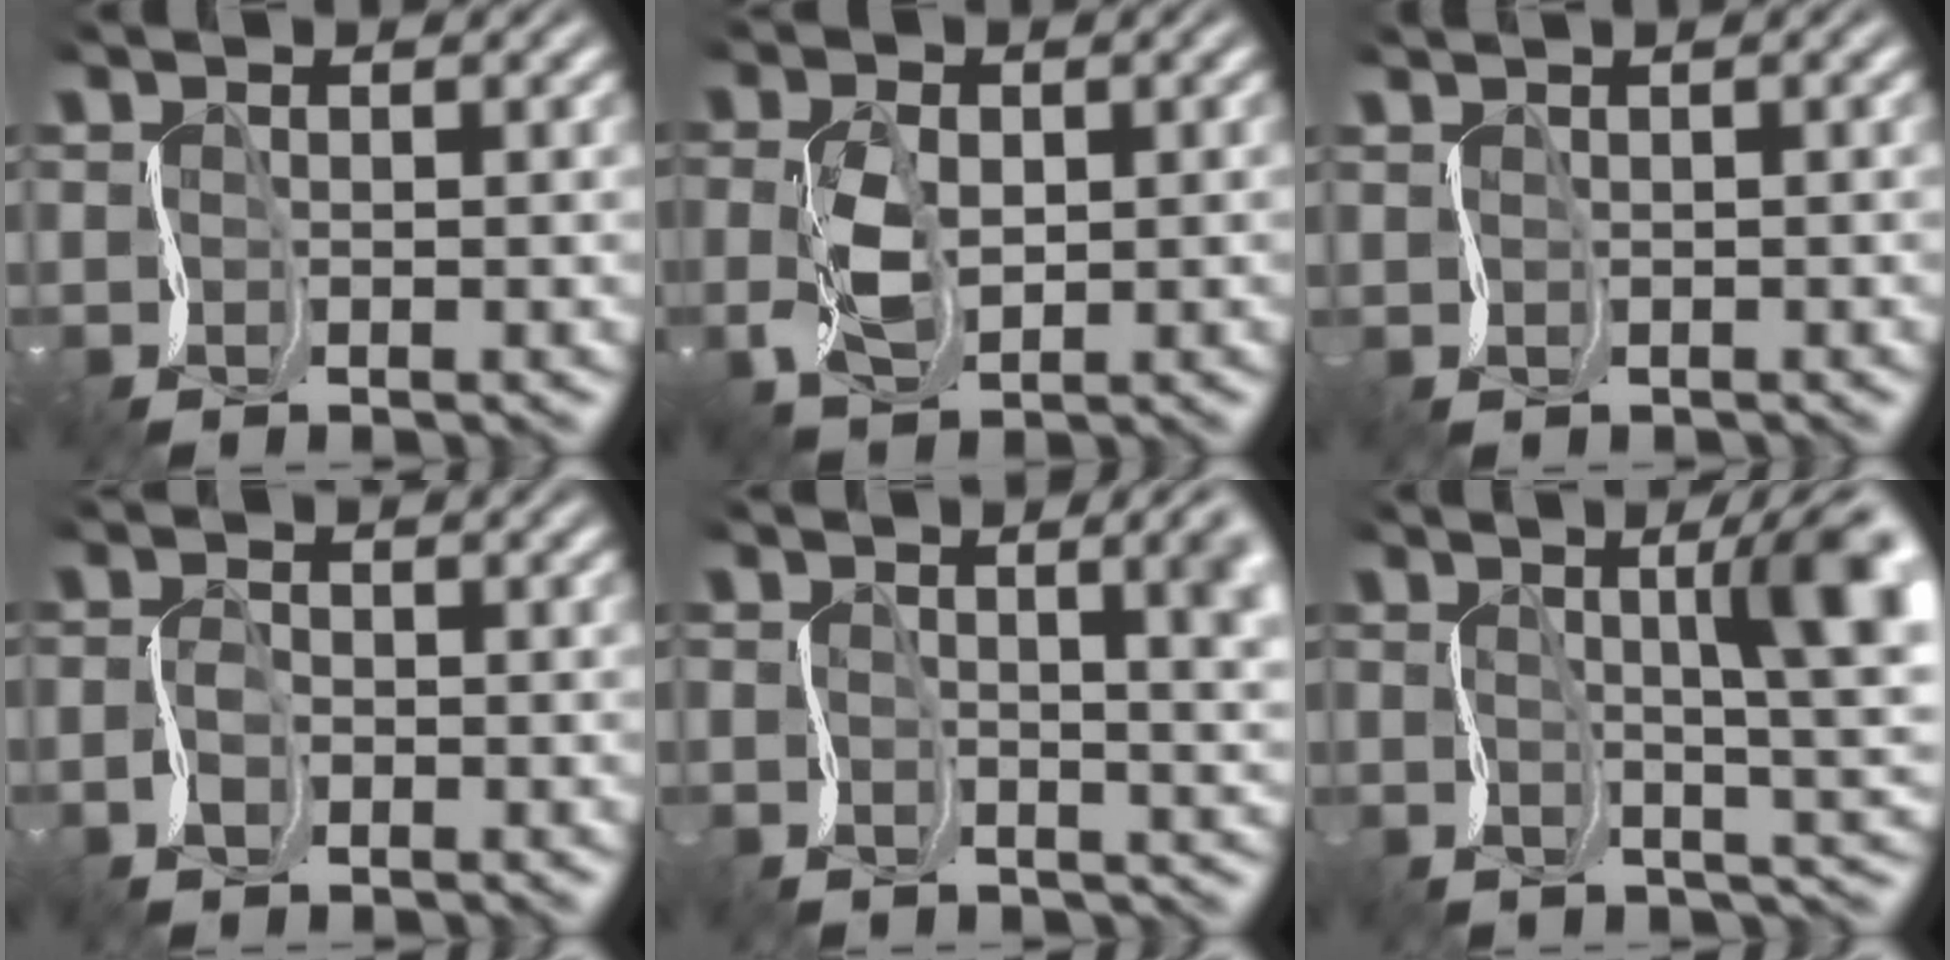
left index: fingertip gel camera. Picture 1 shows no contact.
{"total": 2.2, "force": [0.3, 1.6, 1.5], "torque": [-0.061, 0.004, 0.007]}
{"total": 0.7, "force": [0.6, -0.1, -0.4], "torque": [0.012, 0.000, 0.003]}
{"total": 1.2, "force": [-1.0, 0.6, 0.3], "torque": [-0.022, 0.008, -0.027]}
{"total": 6.2, "force": [1.0, 3.0, 5.3], "torque": [-0.047, 0.015, 0.010]}
{"total": 8.1, "force": [1.7, 1.8, 7.8], "torque": [-0.111, 0.012, 0.028]}